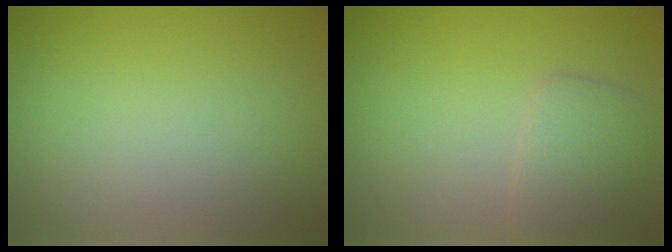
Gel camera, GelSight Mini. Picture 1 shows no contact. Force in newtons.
{"total": 2.2, "press": 2.2, "slide": 0.1}